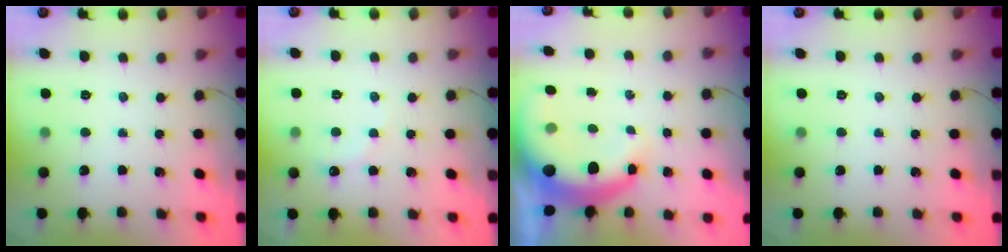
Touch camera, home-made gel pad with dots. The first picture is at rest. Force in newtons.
{"total": 6.3, "press": 6.1, "slide": 1.6}
{"total": 8.9, "press": 8.8, "slide": 1.6}
{"total": 0.0}